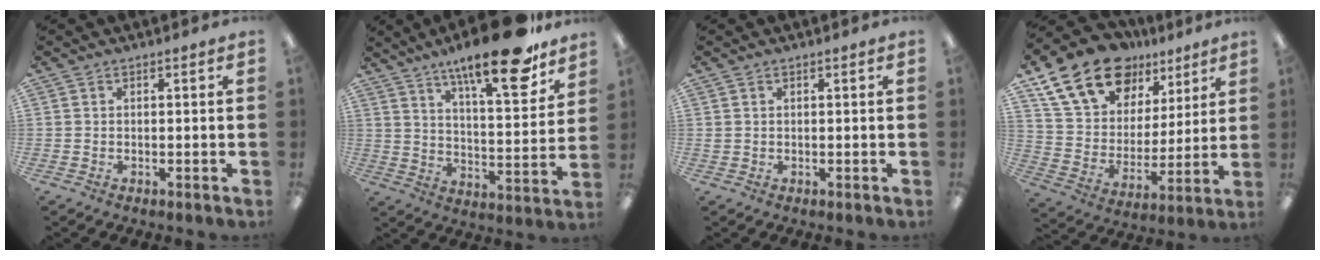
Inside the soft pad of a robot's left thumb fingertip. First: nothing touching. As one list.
[{"total": 20.3, "force": [14.7, 4.9, 13.2], "torque": [-0.198, -0.095, 0.234]}, {"total": 0.7, "force": [0.3, 0.5, 0.3], "torque": [-0.008, 0.003, 0.005]}, {"total": 20.0, "force": [13.0, 12.4, 8.9], "torque": [-0.166, -0.065, 0.242]}]